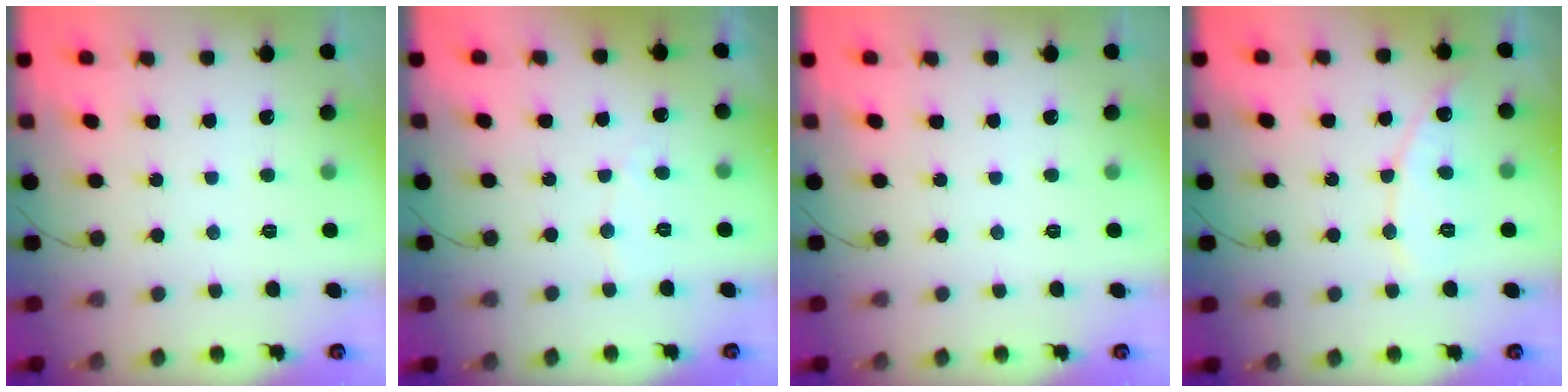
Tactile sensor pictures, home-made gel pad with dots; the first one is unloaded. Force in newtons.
{"total": 2.6, "press": 2.6, "slide": 0.2}
{"total": 0.0}
{"total": 8.5, "press": 8.4, "slide": 0.9}